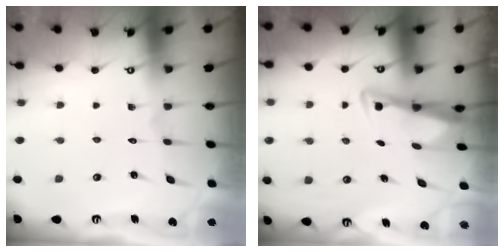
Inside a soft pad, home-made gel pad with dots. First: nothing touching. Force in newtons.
{"total": 3.3, "press": 3.3, "slide": 0.4}